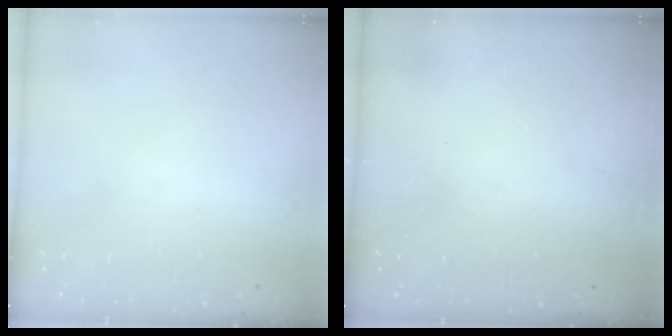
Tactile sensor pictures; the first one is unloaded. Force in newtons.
{"total": 2.9, "press": 2.9, "slide": 0.2}